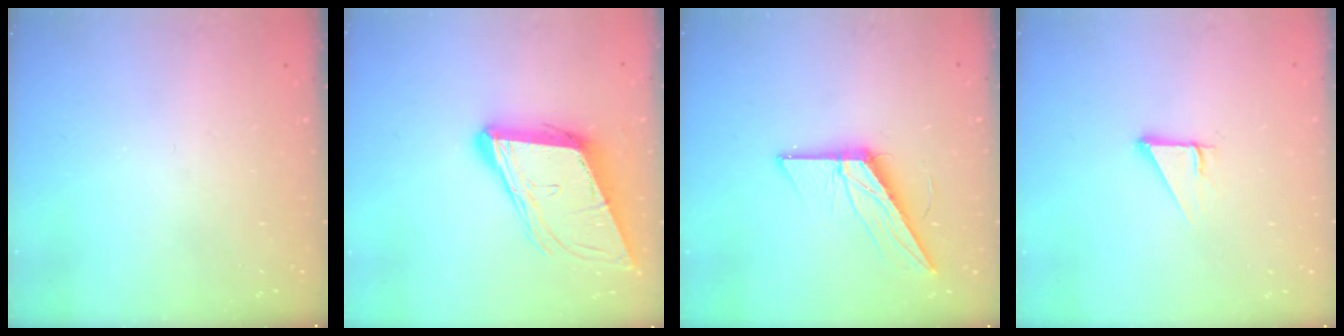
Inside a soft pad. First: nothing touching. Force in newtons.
{"total": 12.8, "press": 12.3, "slide": 3.6}
{"total": 12.7, "press": 12.7, "slide": 0.6}
{"total": 3.7, "press": 3.7, "slide": 0.2}